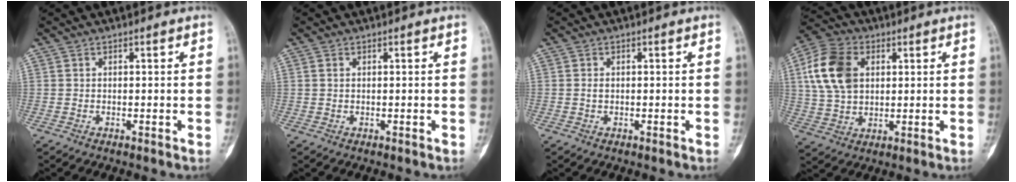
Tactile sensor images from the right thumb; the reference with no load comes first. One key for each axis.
{"total": 0.6, "fx": 0.1, "fy": 0.4, "fz": 0.4, "tx": -0.010, "ty": 0.000, "tz": 0.003}
{"total": 0.8, "fx": 0.0, "fy": 0.6, "fz": 0.6, "tx": -0.010, "ty": 0.002, "tz": -0.001}
{"total": 13.1, "fx": 3.1, "fy": 9.1, "fz": 8.9, "tx": -0.166, "ty": 0.007, "tz": 0.055}